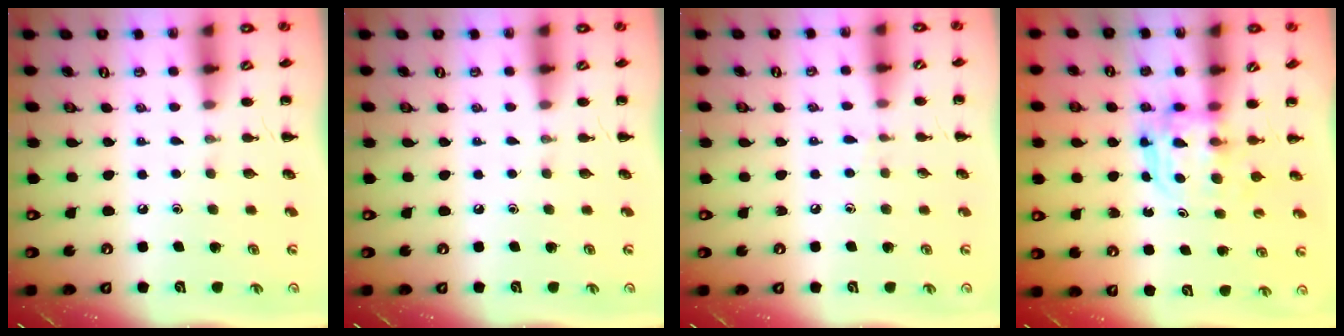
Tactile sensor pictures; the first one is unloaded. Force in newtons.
{"total": 0.0}
{"total": 4.7, "press": 4.3, "slide": 1.9}
{"total": 3.6, "press": 3.6, "slide": 0.3}